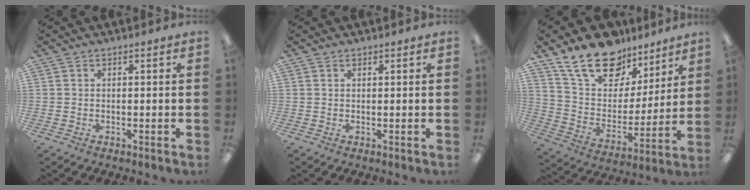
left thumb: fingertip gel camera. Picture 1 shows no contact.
{"total": 0.6, "force": [0.5, 0.3, 0.1], "torque": [-0.003, 0.001, 0.010]}
{"total": 19.2, "force": [13.8, 10.8, 7.9], "torque": [-0.152, -0.083, 0.253]}